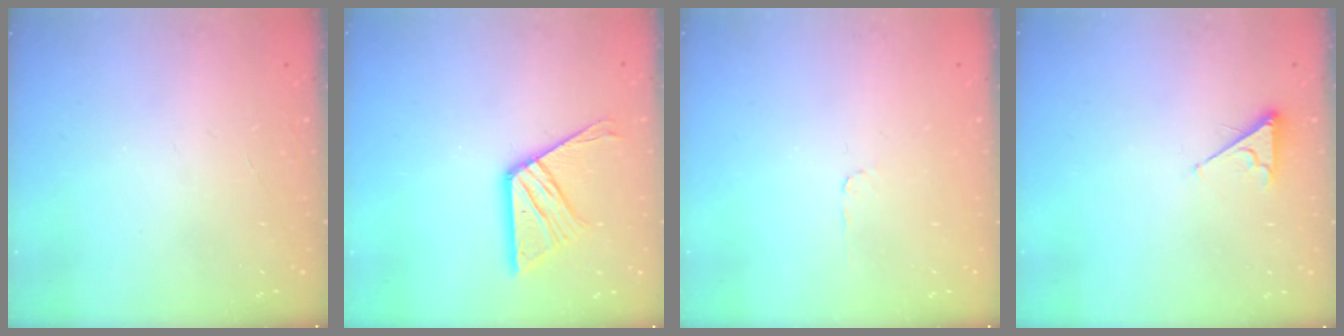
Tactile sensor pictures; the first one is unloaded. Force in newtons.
{"total": 13.5, "press": 13.5, "slide": 1.2}
{"total": 2.7, "press": 2.6, "slide": 0.3}
{"total": 3.0, "press": 2.9, "slide": 0.4}